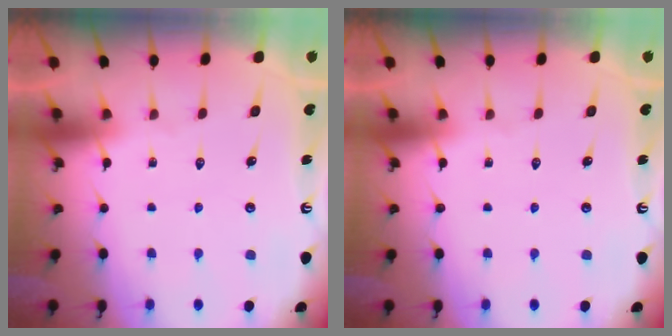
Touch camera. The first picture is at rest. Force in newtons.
{"total": 0.0}